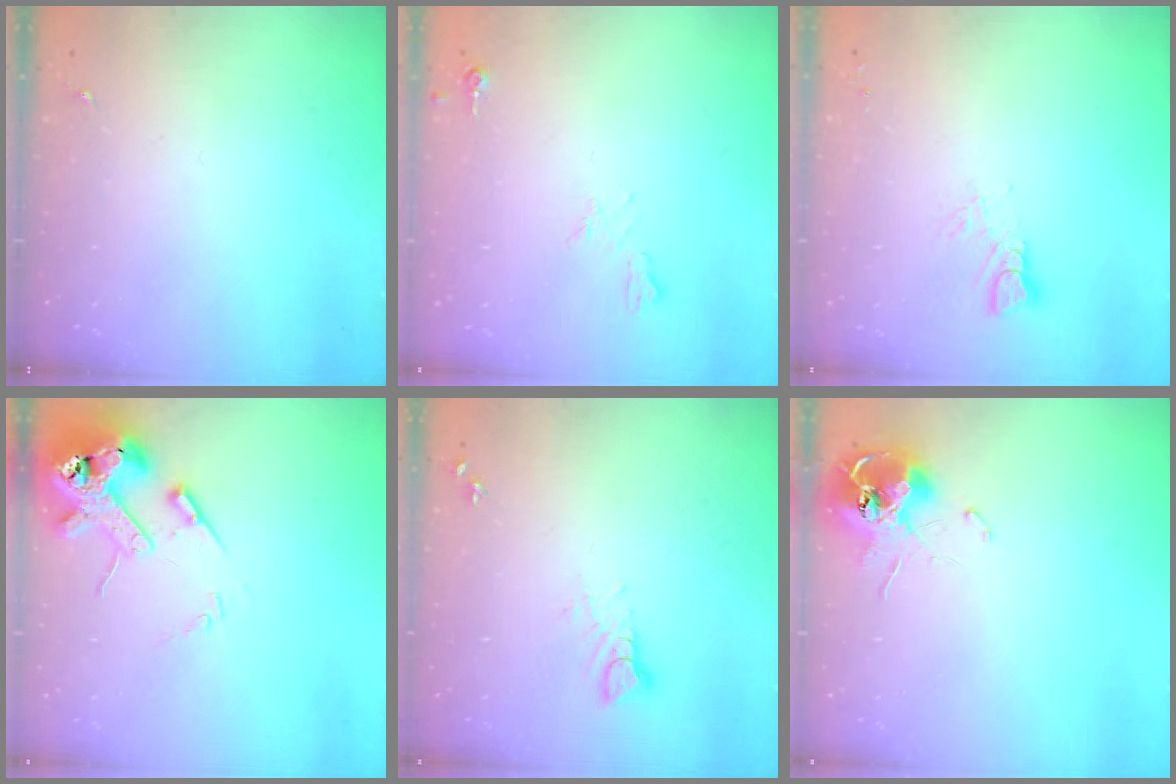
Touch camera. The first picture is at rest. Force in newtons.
{"total": 6.4, "press": 6.3, "slide": 1.2}
{"total": 3.6, "press": 3.6, "slide": 0.1}
{"total": 14.6, "press": 14.5, "slide": 2.0}
{"total": 3.5, "press": 3.5, "slide": 0.2}
{"total": 11.6, "press": 11.6, "slide": 1.1}